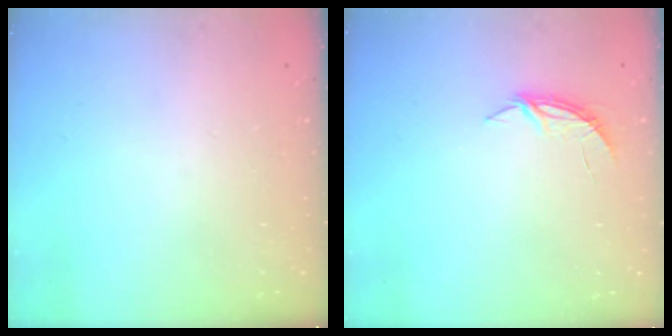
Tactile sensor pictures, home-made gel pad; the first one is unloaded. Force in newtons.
{"total": 4.4, "press": 4.3, "slide": 0.4}